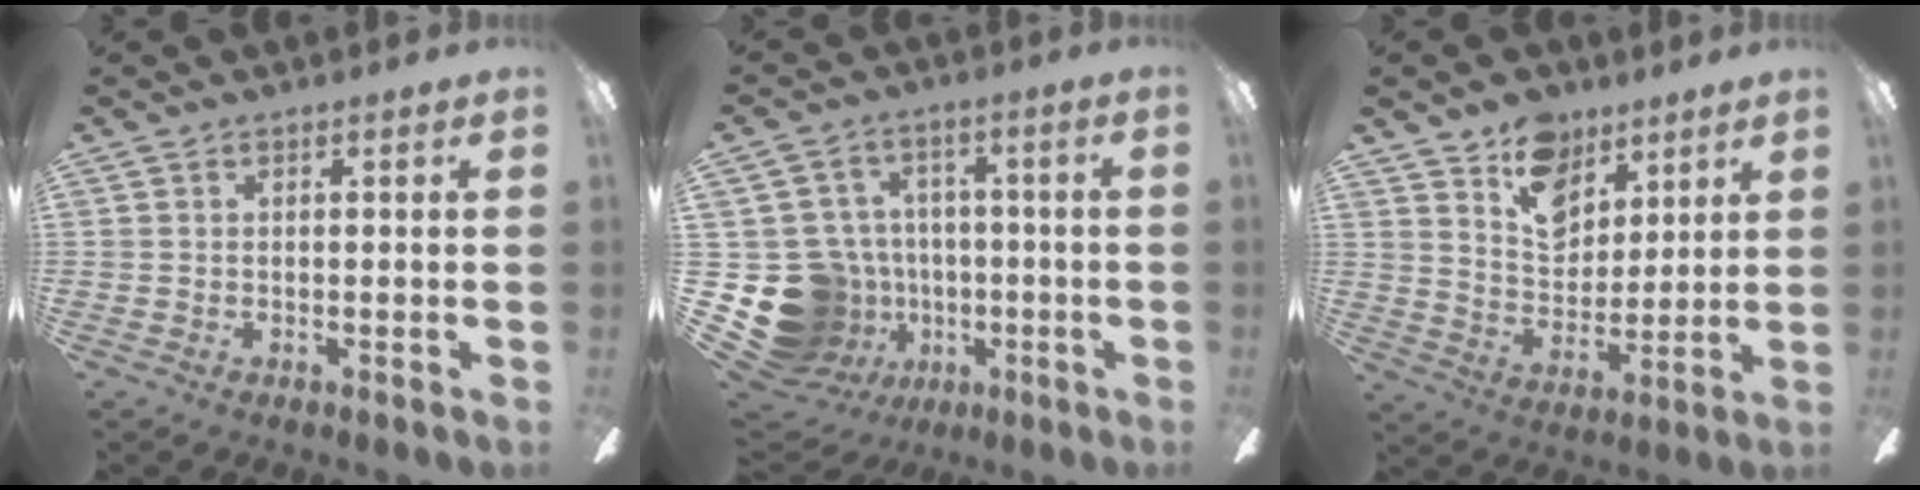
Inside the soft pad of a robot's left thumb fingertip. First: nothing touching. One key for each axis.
{"total": 17.2, "fx": -4.5, "fy": 15.4, "fz": 6.1, "tx": -0.138, "ty": 0.027, "tz": -0.042}
{"total": 12.5, "fx": 8.4, "fy": 8.1, "fz": 4.5, "tx": -0.065, "ty": -0.044, "tz": 0.159}